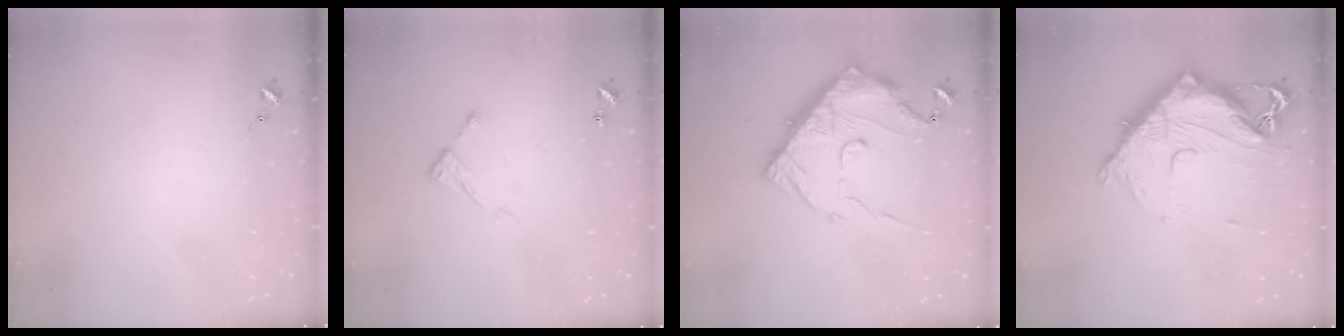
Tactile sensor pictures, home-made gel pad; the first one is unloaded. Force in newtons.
{"total": 6.5, "press": 6.5, "slide": 0.3}
{"total": 17.5, "press": 17.5, "slide": 1.6}
{"total": 14.6, "press": 14.5, "slide": 1.5}